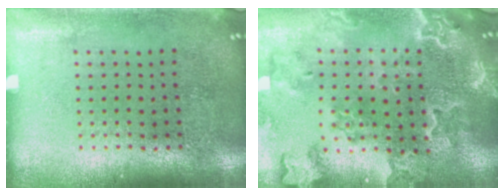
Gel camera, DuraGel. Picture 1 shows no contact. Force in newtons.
{"total": 2.3, "press": 2.2, "slide": 0.5}